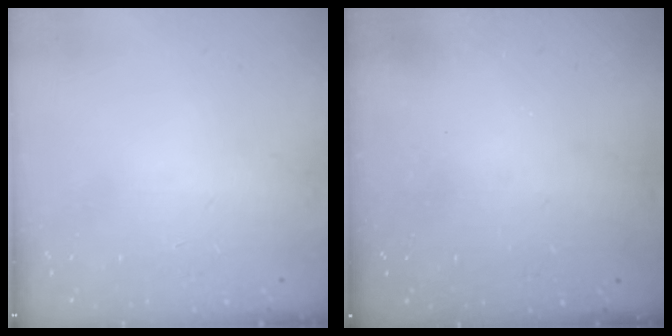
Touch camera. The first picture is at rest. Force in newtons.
{"total": 2.9, "press": 2.7, "slide": 0.8}